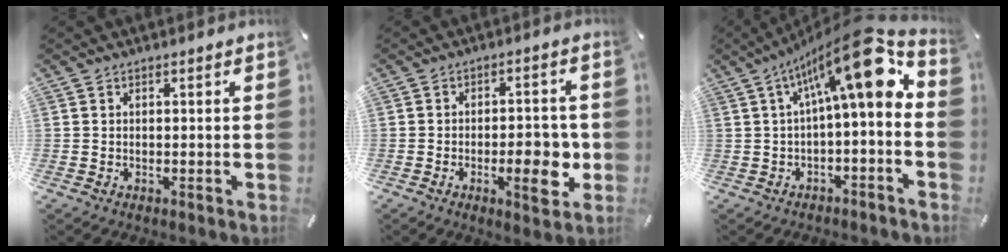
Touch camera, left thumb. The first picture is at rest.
{"total": 9.5, "force": [-2.2, 4.4, 8.1], "torque": [-0.093, 0.002, -0.032]}
{"total": 17.9, "force": [6.4, 5.5, 15.8], "torque": [-0.237, -0.051, 0.096]}